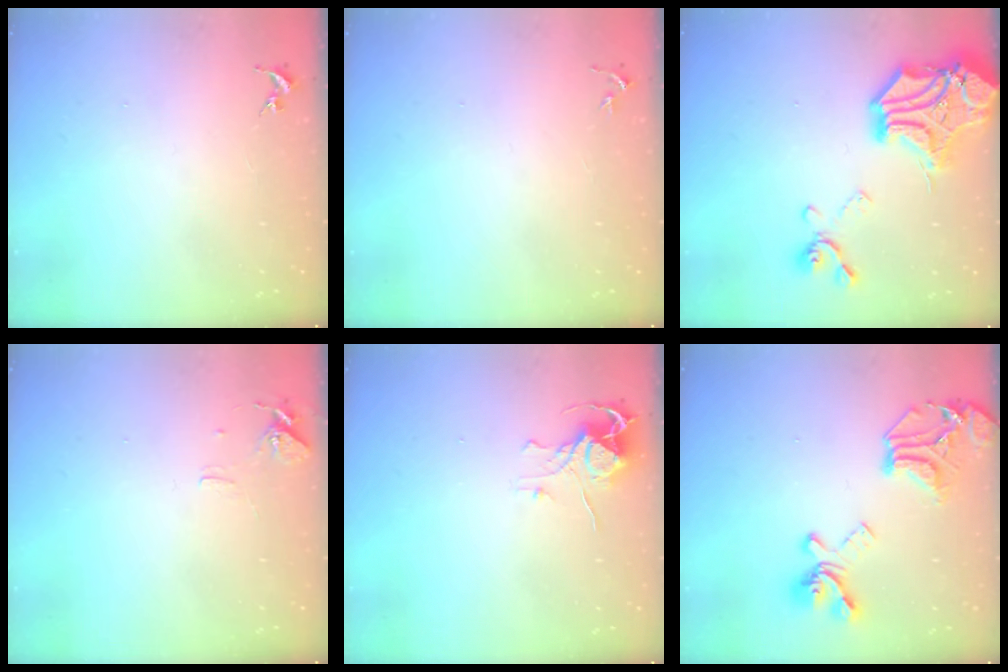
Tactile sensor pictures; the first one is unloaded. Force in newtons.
{"total": 3.3, "press": 3.2, "slide": 0.4}
{"total": 22.5, "press": 22.3, "slide": 2.7}
{"total": 7.4, "press": 7.4, "slide": 0.6}
{"total": 8.0, "press": 8.0, "slide": 0.6}
{"total": 21.7, "press": 21.6, "slide": 2.0}